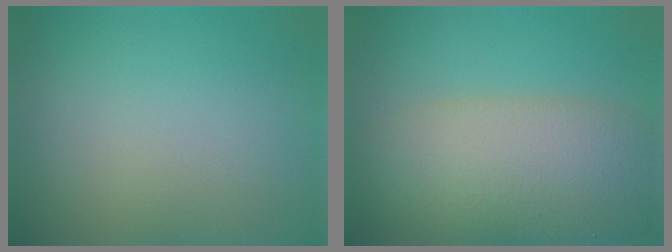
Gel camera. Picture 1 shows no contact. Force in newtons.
{"total": 9.9, "press": 9.9, "slide": 0.9}